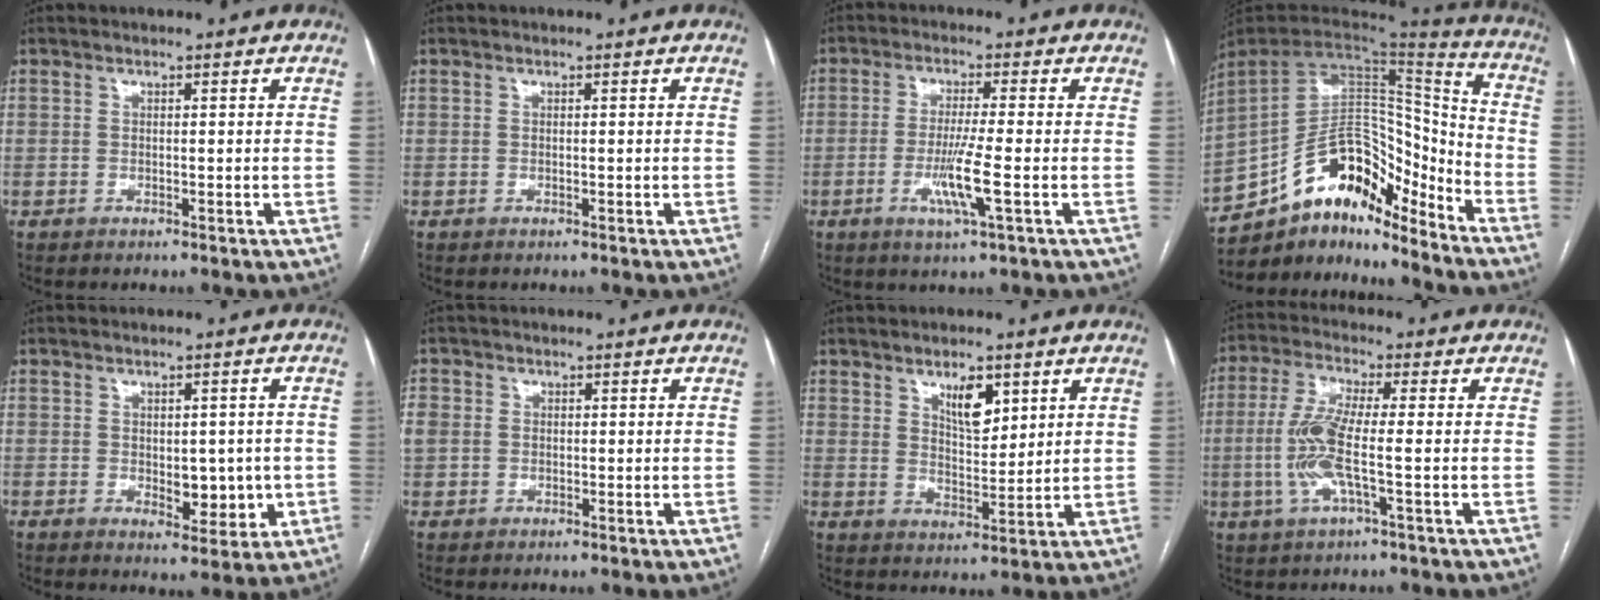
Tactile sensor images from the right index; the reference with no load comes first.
{"total": 0.0}
{"total": 6.6, "force": [-1.9, -0.5, 6.2], "torque": [-0.120, -0.016, -0.037]}
{"total": 17.7, "force": [-13.8, 5.9, 9.5], "torque": [-0.164, 0.044, -0.236]}
{"total": 5.6, "force": [-0.6, 3.1, 4.7], "torque": [-0.054, -0.002, 0.004]}
{"total": 4.9, "force": [0.4, 4.4, 2.1], "torque": [-0.074, 0.018, 0.016]}
{"total": 5.7, "force": [3.2, 2.3, 4.1], "torque": [-0.071, -0.005, 0.059]}
{"total": 8.5, "force": [-1.4, 0.7, 8.3], "torque": [-0.180, -0.001, -0.035]}